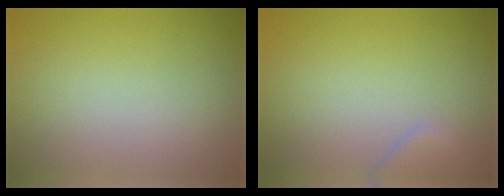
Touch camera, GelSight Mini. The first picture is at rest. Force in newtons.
{"total": 2.0, "press": 2.0, "slide": 0.2}